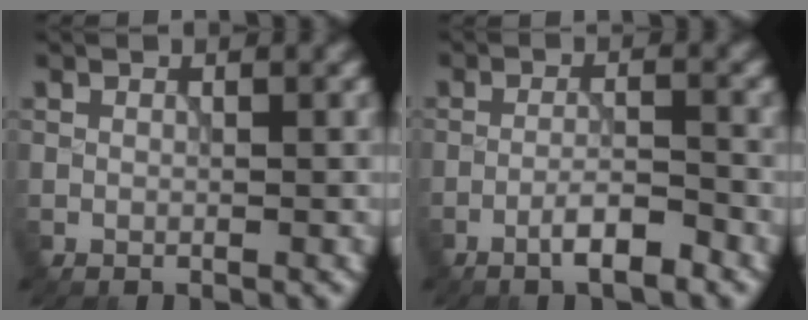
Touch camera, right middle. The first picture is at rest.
{"total": 3.3, "force": [-2.1, 0.4, 2.4], "torque": [-0.040, 0.009, -0.042]}